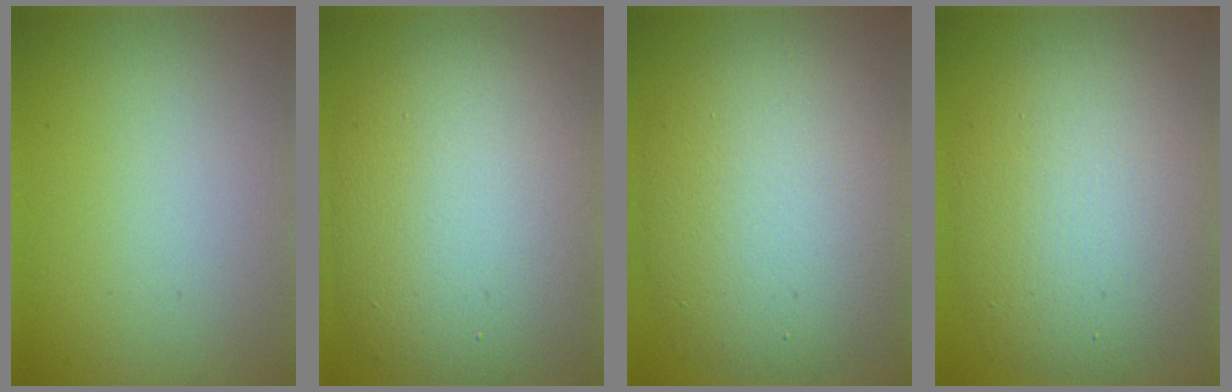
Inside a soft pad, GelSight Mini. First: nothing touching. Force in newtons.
{"total": 11.4, "press": 11.4, "slide": 0.7}
{"total": 10.1, "press": 10.1, "slide": 0.9}
{"total": 9.2, "press": 9.2, "slide": 0.4}